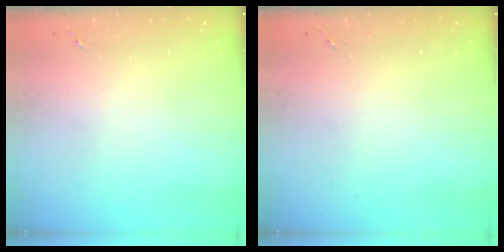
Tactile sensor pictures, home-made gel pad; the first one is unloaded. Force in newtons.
{"total": 0.0}